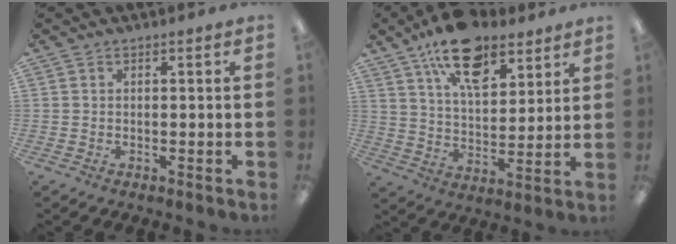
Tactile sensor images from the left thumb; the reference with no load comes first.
{"total": 16.9, "force": [11.1, 8.4, 9.5], "torque": [-0.157, -0.049, 0.198]}